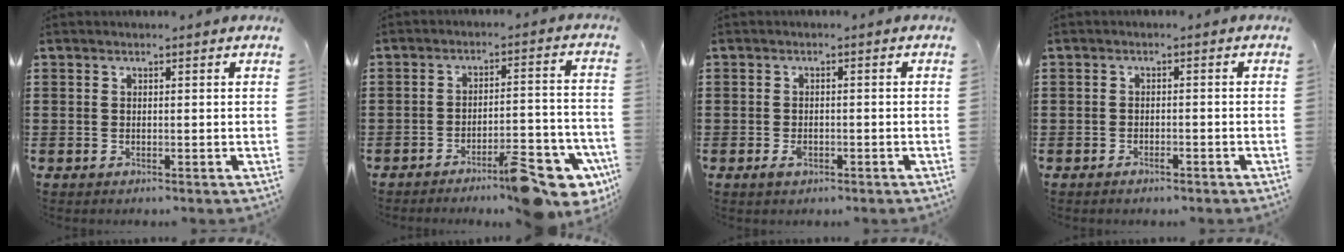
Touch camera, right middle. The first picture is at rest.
{"total": 9.0, "force": [-6.9, 1.7, 5.5], "torque": [-0.081, 0.015, -0.124]}
{"total": 1.7, "force": [-0.7, 0.9, 1.2], "torque": [-0.031, -0.005, -0.015]}
{"total": 1.1, "force": [-1.0, 0.4, 0.3], "torque": [-0.008, 0.000, -0.021]}